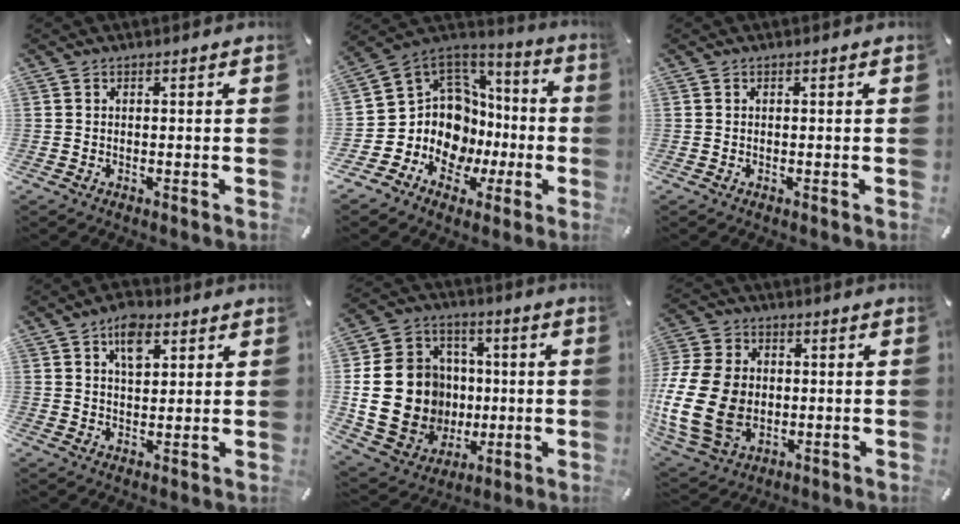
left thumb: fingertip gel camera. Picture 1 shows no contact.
{"total": 13.1, "force": [-0.6, 12.5, 4.0], "torque": [-0.120, -0.047, 0.011]}
{"total": 0.0}
{"total": 7.3, "force": [3.7, 4.4, 4.7], "torque": [-0.062, -0.006, 0.060]}
{"total": 22.5, "force": [-0.2, 19.6, 11.0], "torque": [-0.212, 0.004, 0.030]}
{"total": 19.3, "force": [-1.5, 15.1, 12.0], "torque": [-0.256, 0.006, -0.024]}